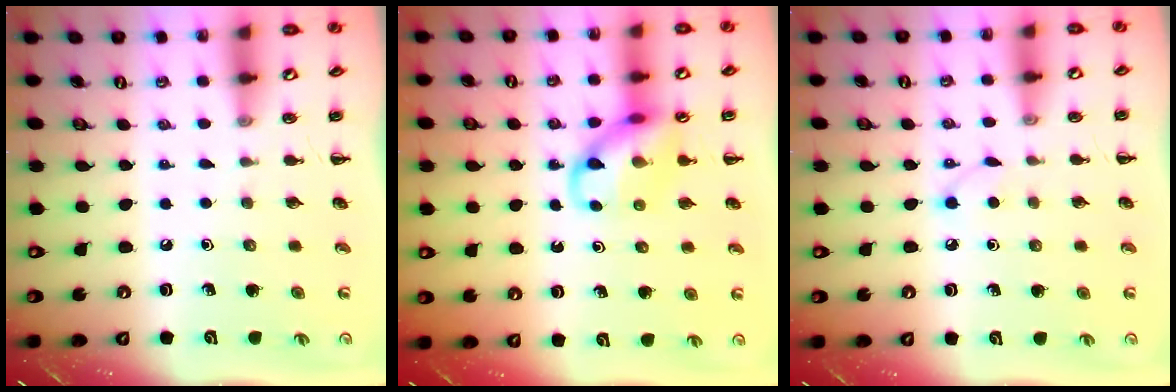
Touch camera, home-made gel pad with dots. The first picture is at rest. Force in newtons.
{"total": 11.3, "press": 11.2, "slide": 1.6}
{"total": 3.1, "press": 2.9, "slide": 1.0}